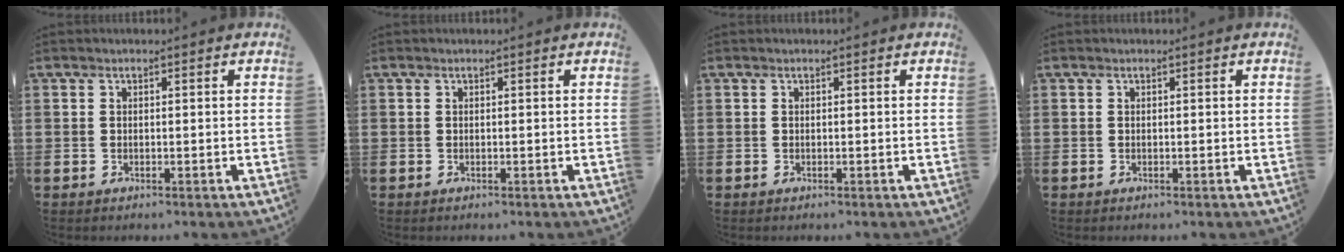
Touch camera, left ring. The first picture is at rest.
{"total": 0.0}
{"total": 0.0}
{"total": 0.0}